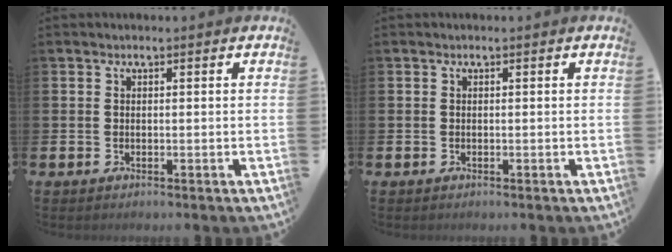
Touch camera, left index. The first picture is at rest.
{"total": 0.0}